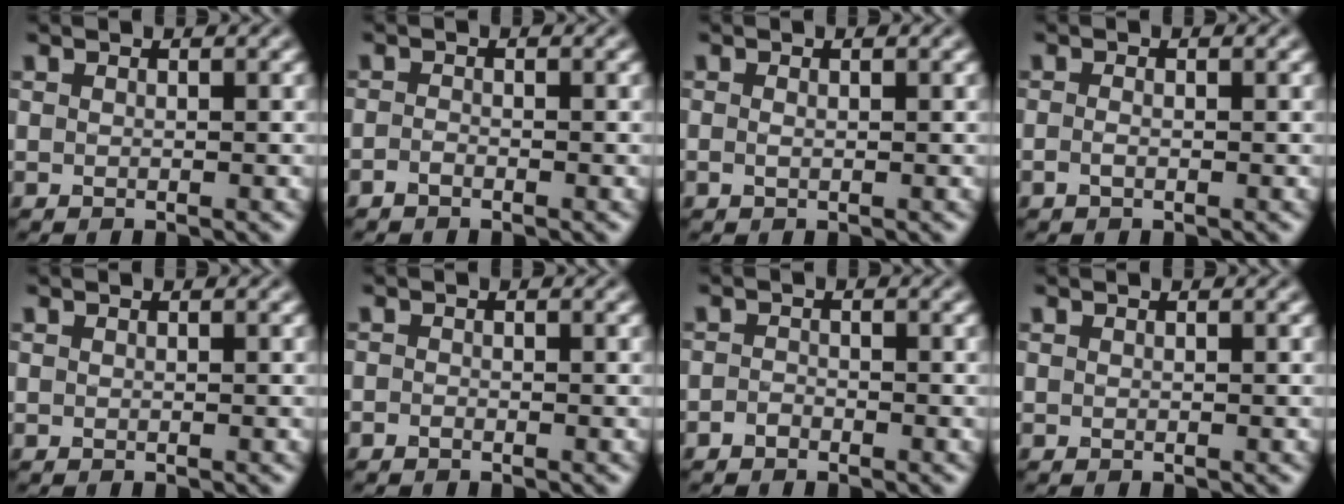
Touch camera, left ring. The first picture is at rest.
{"total": 0.8, "force": [-0.6, 0.3, 0.4], "torque": [-0.009, -0.001, -0.013]}
{"total": 0.7, "force": [0.1, 0.3, 0.7], "torque": [-0.015, 0.000, 0.001]}
{"total": 1.0, "force": [-0.3, 0.3, 0.8], "torque": [-0.019, -0.002, -0.008]}
{"total": 0.0}
{"total": 0.5, "force": [-0.4, 0.2, 0.2], "torque": [-0.001, -0.002, -0.008]}
{"total": 1.0, "force": [-0.7, 0.6, 0.3], "torque": [-0.005, 0.000, -0.015]}
{"total": 0.0}